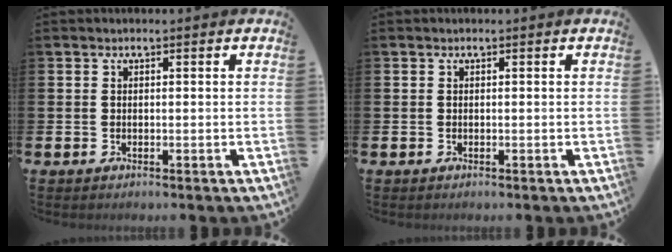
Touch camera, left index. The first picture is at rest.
{"total": 0.0}